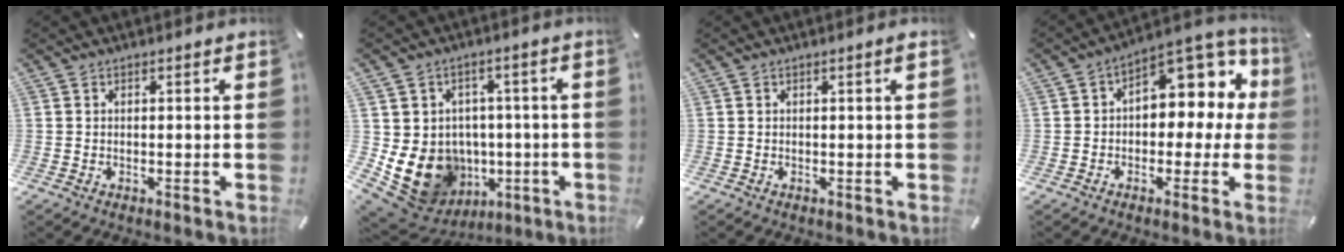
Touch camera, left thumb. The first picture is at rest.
{"total": 14.4, "force": [-3.5, 12.5, 6.3], "torque": [-0.119, 0.003, -0.045]}
{"total": 1.0, "force": [0.2, 0.0, 1.0], "torque": [-0.017, 0.001, 0.002]}
{"total": 10.5, "force": [4.0, 6.8, 6.9], "torque": [-0.078, -0.040, 0.068]}